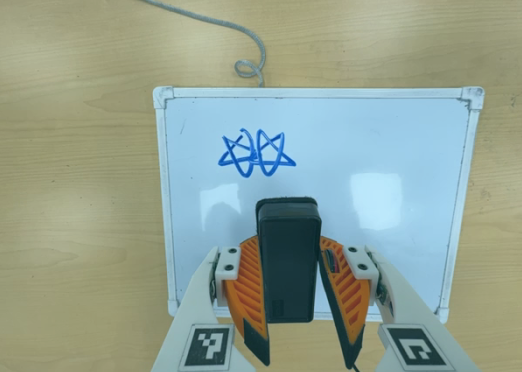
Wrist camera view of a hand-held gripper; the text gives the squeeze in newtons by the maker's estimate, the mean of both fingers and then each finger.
{"total": 6.5, "left": 5.7, "right": 7.3}